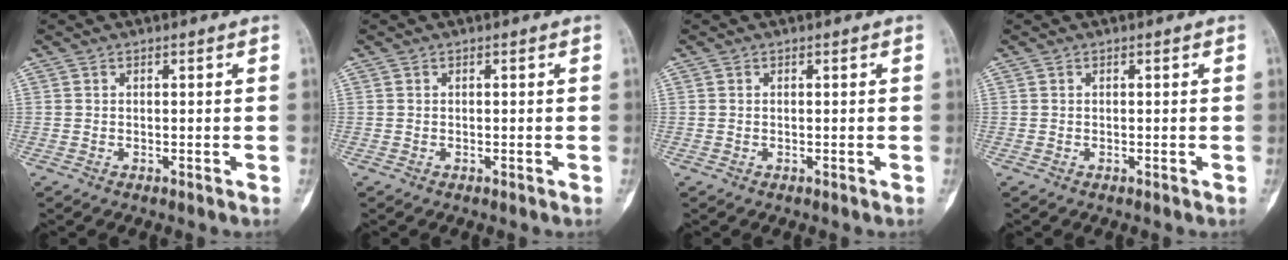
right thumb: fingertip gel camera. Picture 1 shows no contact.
{"total": 0.0}
{"total": 0.0}
{"total": 0.0}